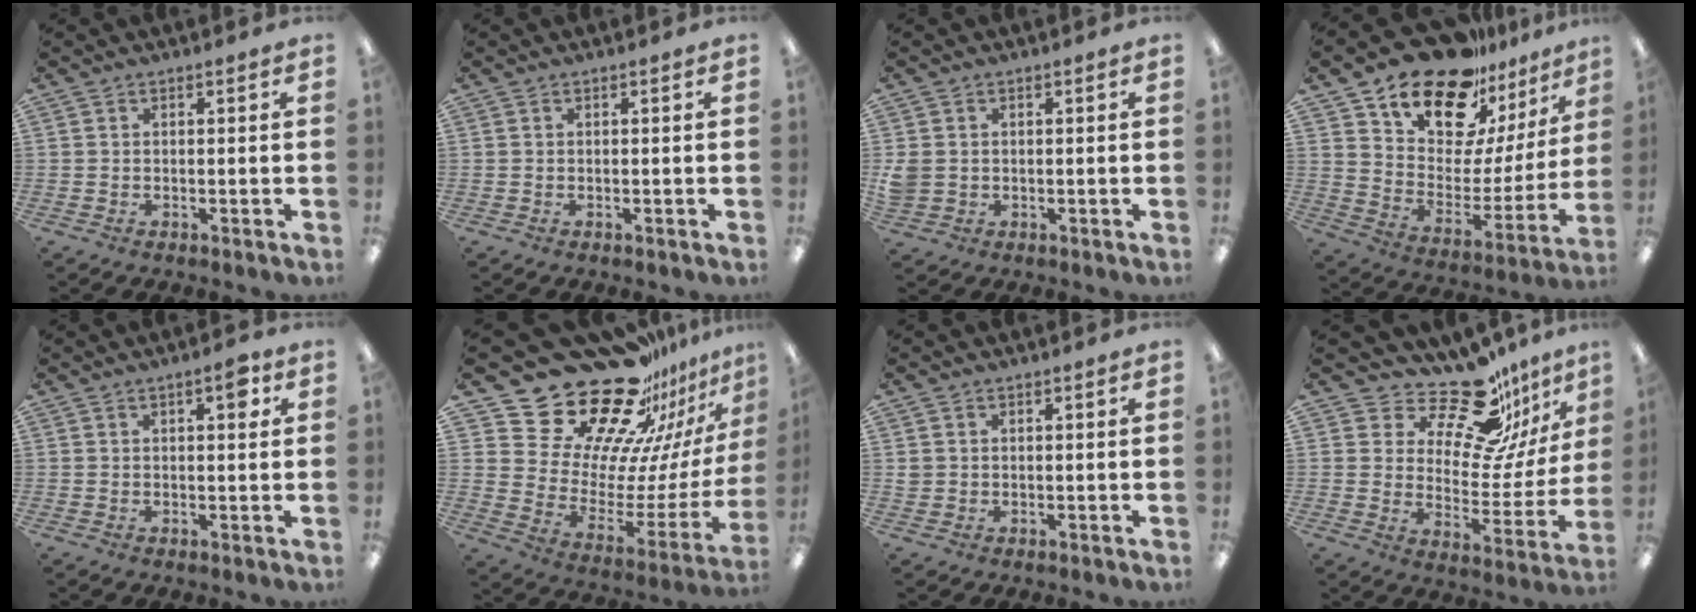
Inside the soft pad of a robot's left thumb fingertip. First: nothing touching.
{"total": 0.0}
{"total": 3.6, "force": [0.4, 3.3, 1.3], "torque": [-0.026, 0.006, 0.010]}
{"total": 21.4, "force": [17.3, 9.5, 8.2], "torque": [-0.144, -0.126, 0.305]}
{"total": 4.2, "force": [2.0, 1.4, 3.4], "torque": [-0.039, -0.007, 0.026]}
{"total": 28.2, "force": [22.7, 12.7, 10.9], "torque": [-0.162, -0.184, 0.424]}
{"total": 1.5, "force": [0.7, 1.3, 0.1], "torque": [-0.004, 0.002, 0.013]}
{"total": 18.1, "force": [15.2, 6.2, 7.6], "torque": [-0.123, -0.128, 0.262]}